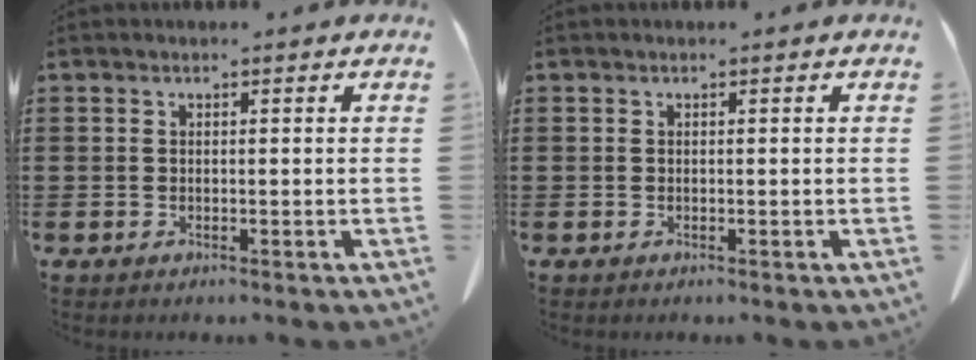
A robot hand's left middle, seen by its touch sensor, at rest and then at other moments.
{"total": 0.0}